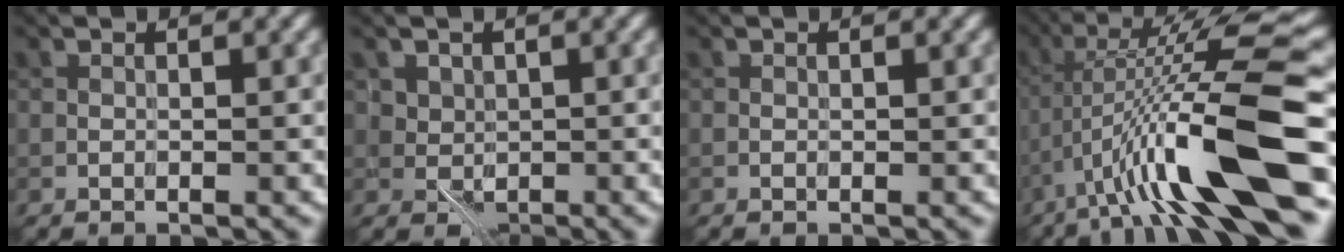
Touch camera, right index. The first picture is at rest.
{"total": 2.4, "force": [0.7, 2.0, 1.1], "torque": [-0.015, 0.000, 0.016]}
{"total": 0.0}
{"total": 12.2, "force": [-2.8, 1.9, 11.8], "torque": [-0.199, 0.021, -0.045]}